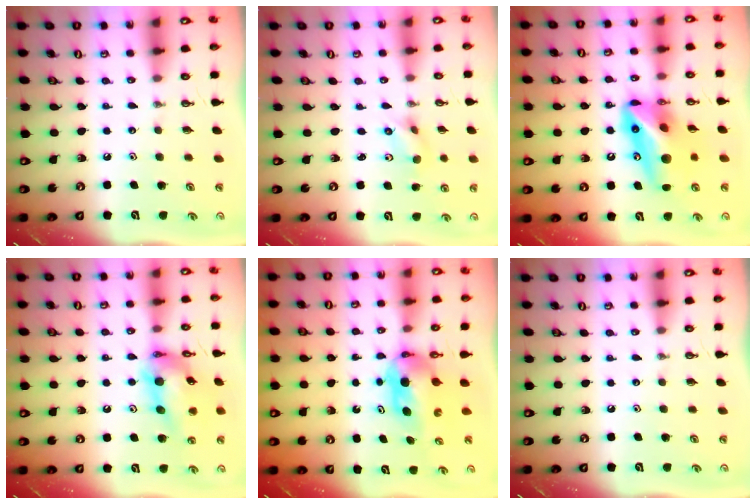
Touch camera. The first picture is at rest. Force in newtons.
{"total": 2.9, "press": 1.1, "slide": 2.7}
{"total": 14.4, "press": 14.2, "slide": 2.3}
{"total": 15.6, "press": 15.5, "slide": 1.2}
{"total": 5.6, "press": 5.0, "slide": 2.4}
{"total": 0.0}